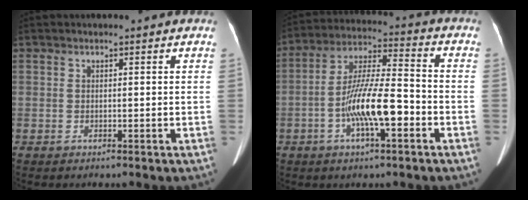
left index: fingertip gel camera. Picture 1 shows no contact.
{"total": 11.9, "force": [-3.9, 2.4, 11.0], "torque": [-0.214, 0.011, -0.068]}